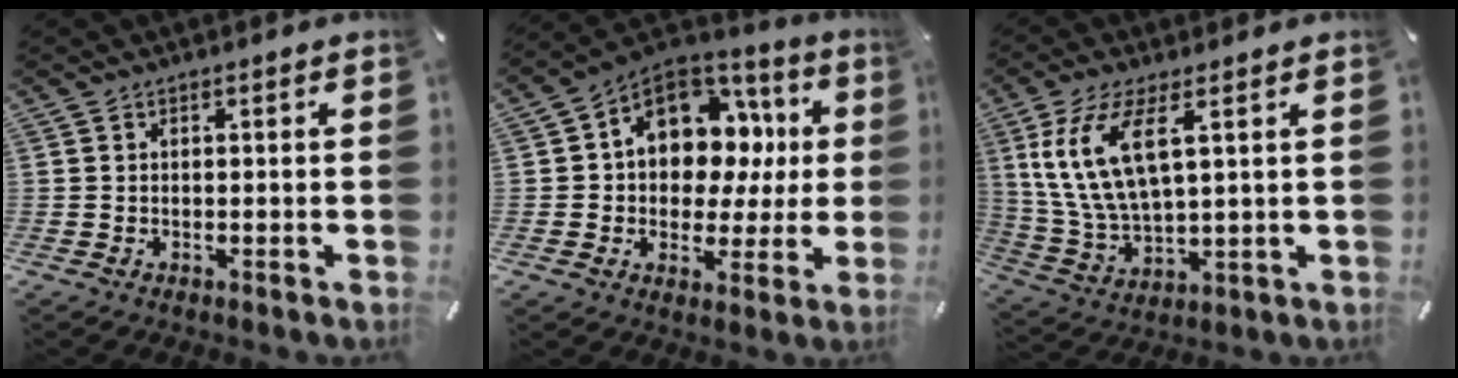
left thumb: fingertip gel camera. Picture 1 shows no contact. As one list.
[{"total": 12.9, "force": [3.6, 10.3, 6.9], "torque": [-0.110, -0.025, 0.072]}, {"total": 12.7, "force": [4.8, 5.2, 10.5], "torque": [-0.240, -0.006, 0.087]}]